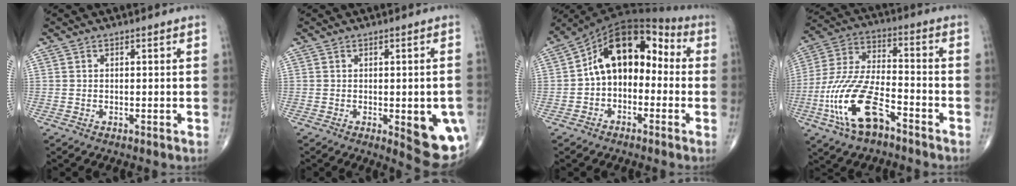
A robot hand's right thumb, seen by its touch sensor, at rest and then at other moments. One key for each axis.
{"total": 11.4, "fx": -2.8, "fy": 3.9, "fz": 10.3, "tx": -0.106, "ty": -0.013, "tz": -0.021}
{"total": 13.7, "fx": -0.4, "fy": 9.2, "fz": 10.2, "tx": -0.130, "ty": 0.052, "tz": -0.025}
{"total": 16.5, "fx": -7.8, "fy": 6.9, "fz": 12.8, "tx": -0.274, "ty": 0.042, "tz": -0.148}